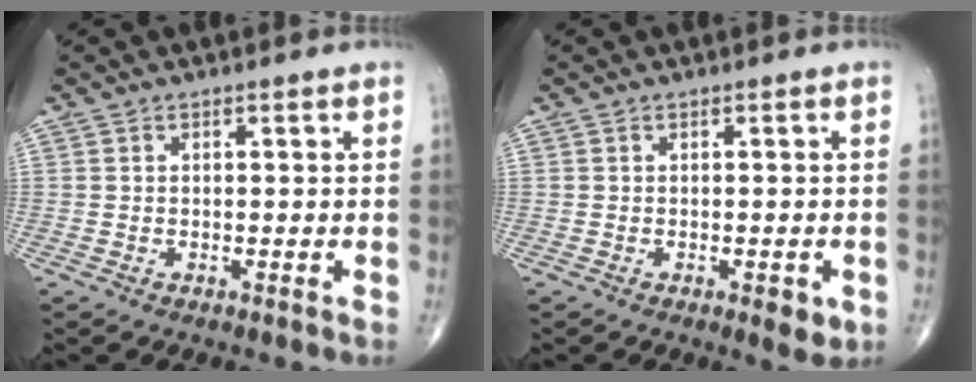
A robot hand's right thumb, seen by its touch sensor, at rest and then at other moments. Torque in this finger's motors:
{"motor_torque": [0.55, 0.67, -0.10, -0.05, 0.01]}